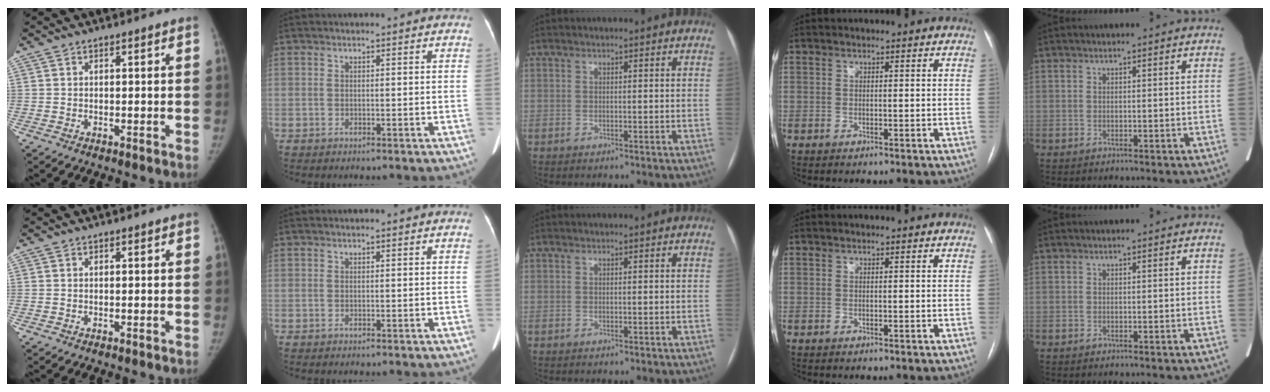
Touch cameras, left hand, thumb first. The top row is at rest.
{}